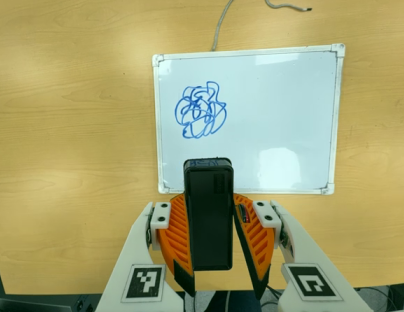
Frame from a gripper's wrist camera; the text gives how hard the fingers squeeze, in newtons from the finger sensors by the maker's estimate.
{"total": 5.8, "left": 5.6, "right": 6.1}